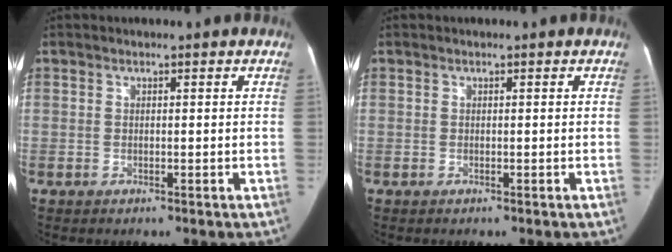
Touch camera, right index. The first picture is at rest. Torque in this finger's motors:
{"motor_torque": [-0.95, -0.12, -1.06, -0.21]}